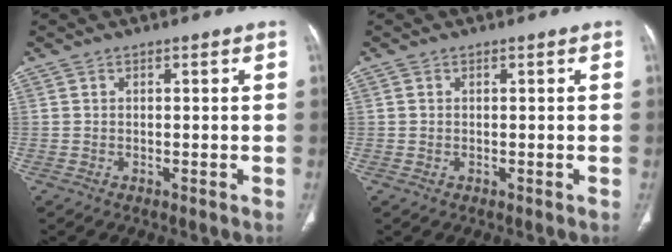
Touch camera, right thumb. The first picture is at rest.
{"total": 0.0}